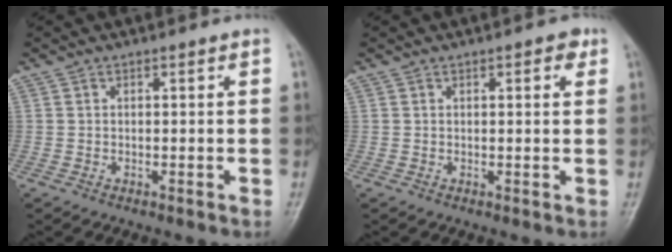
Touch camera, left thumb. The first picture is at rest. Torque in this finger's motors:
{"motor_torque": [-0.15, -0.05, 0.02, 0.03, 0.08]}